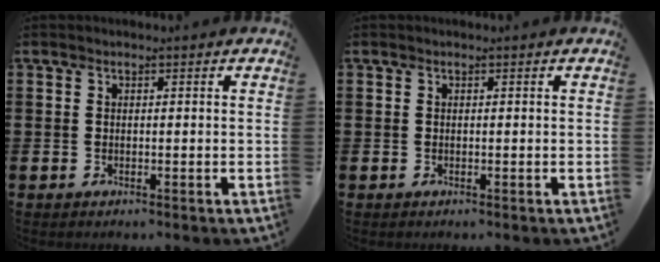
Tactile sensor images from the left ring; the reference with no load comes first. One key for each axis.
{"total": 0.0}